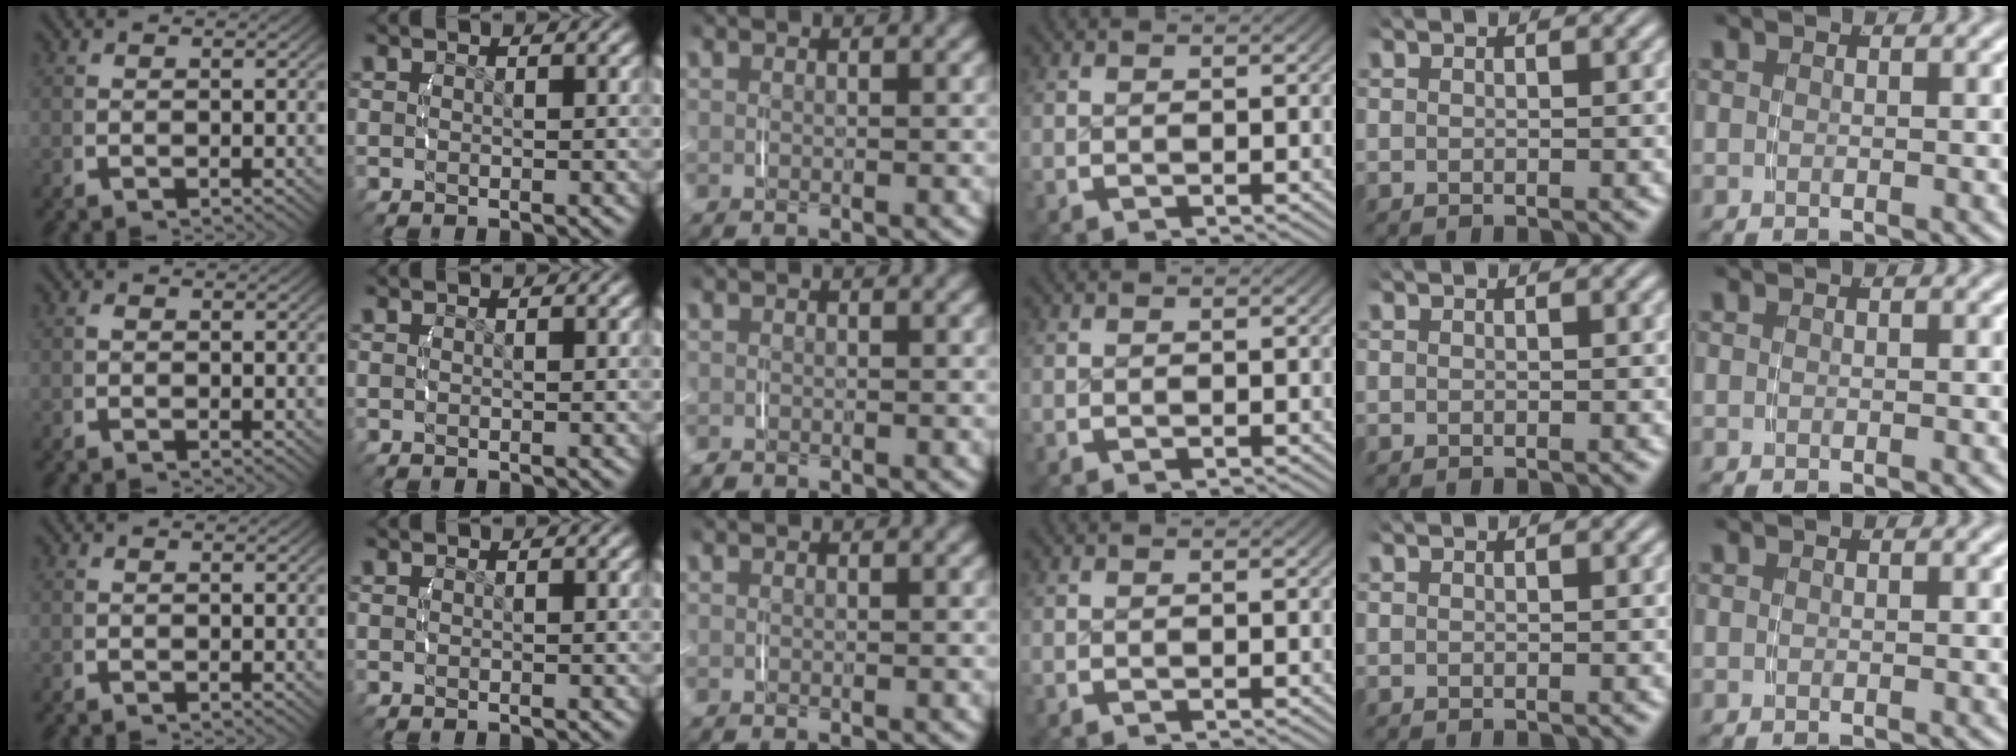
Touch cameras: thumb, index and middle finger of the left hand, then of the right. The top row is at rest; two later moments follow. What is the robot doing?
{"motion": "lift_and_place", "object": "small bumper sticker"}